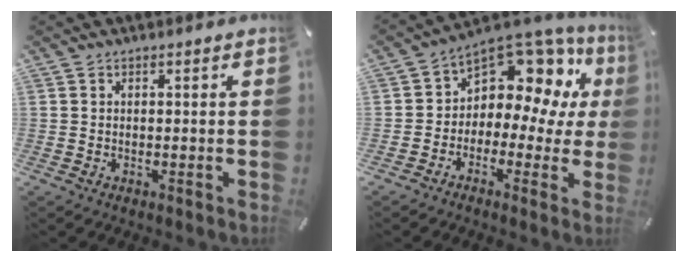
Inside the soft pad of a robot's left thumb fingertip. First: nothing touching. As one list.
[{"total": 10.3, "force": [6.0, 6.5, 5.2], "torque": [-0.082, -0.064, 0.102]}]